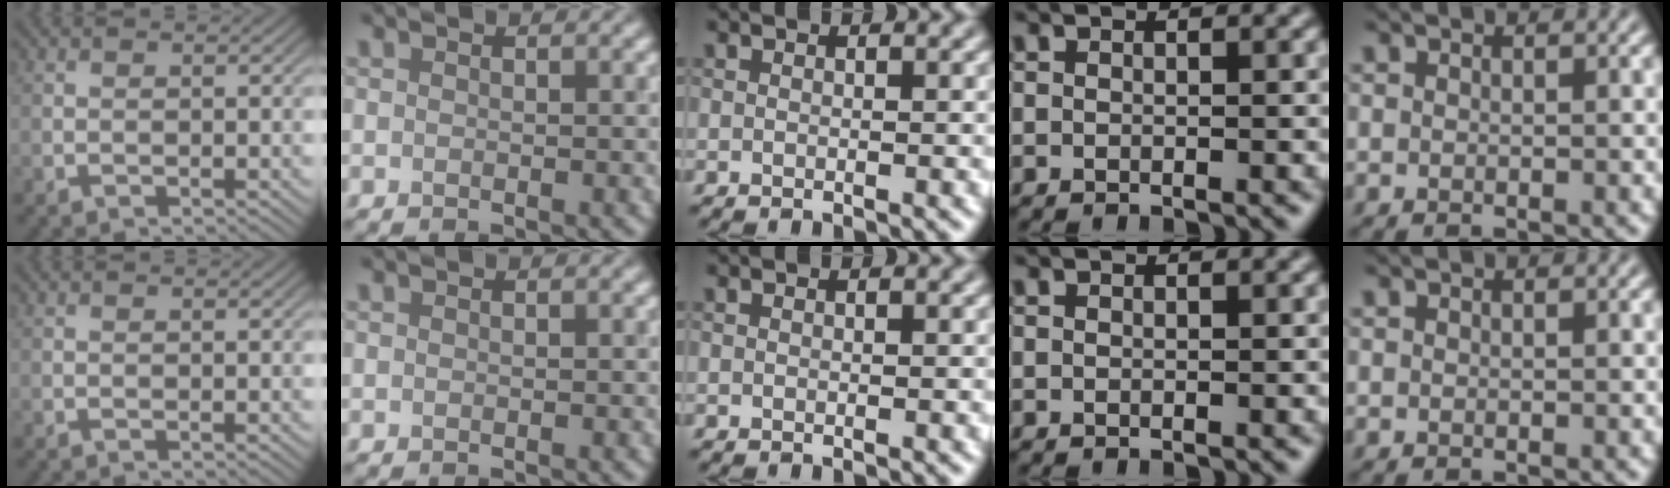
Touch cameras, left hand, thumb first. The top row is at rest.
{}